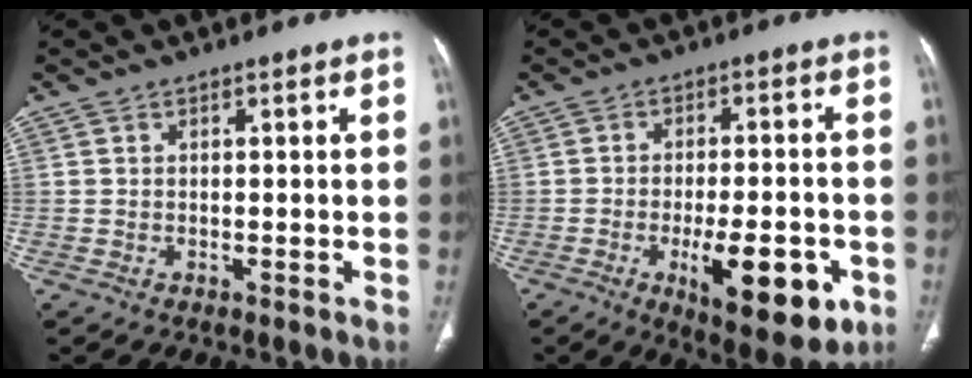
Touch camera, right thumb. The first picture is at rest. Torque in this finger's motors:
{"motor_torque": [2.03, 2.29, 1.02, -1.18, 0.10]}